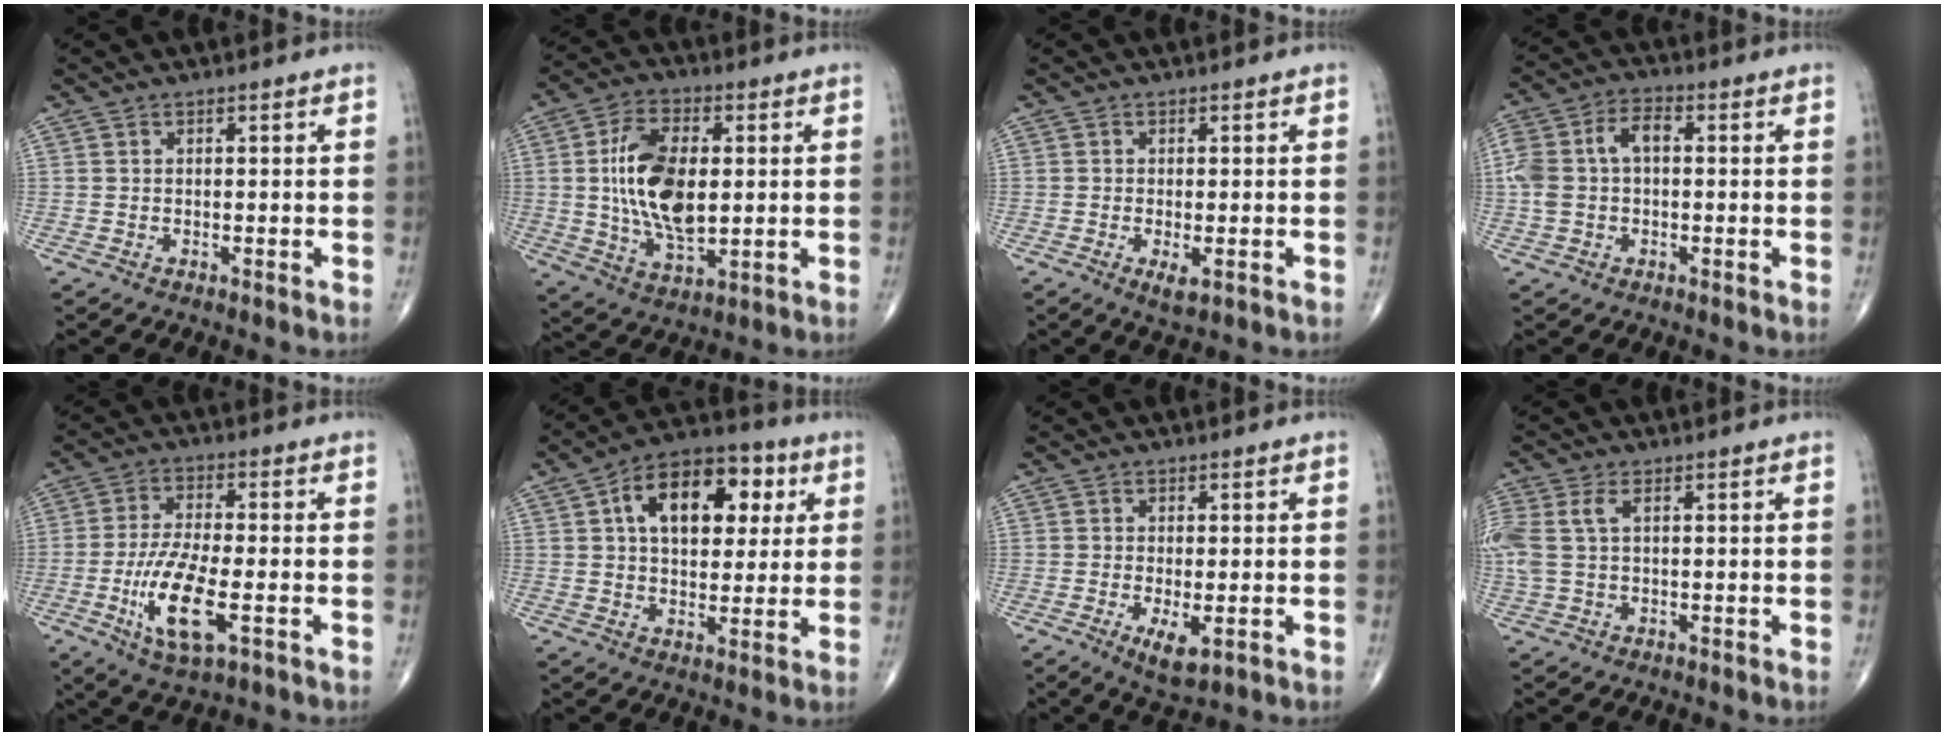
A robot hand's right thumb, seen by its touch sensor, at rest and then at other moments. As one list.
[{"total": 16.0, "force": [1.2, 8.4, 13.5], "torque": [-0.243, -0.008, 0.026]}, {"total": 2.7, "force": [-0.9, 0.9, 2.4], "torque": [-0.041, -0.007, -0.013]}, {"total": 8.9, "force": [0.5, 5.5, 7.0], "torque": [-0.156, 0.034, 0.008]}, {"total": 12.0, "force": [-3.7, 3.9, 10.7], "torque": [-0.214, 0.003, -0.065]}, {"total": 16.7, "force": [4.8, 10.0, 12.5], "torque": [-0.158, 0.011, 0.071]}, {"total": 4.8, "force": [-1.5, 1.8, 4.2], "torque": [-0.073, -0.012, -0.019]}, {"total": 6.7, "force": [1.5, 3.7, 5.4], "torque": [-0.167, 0.024, 0.035]}]